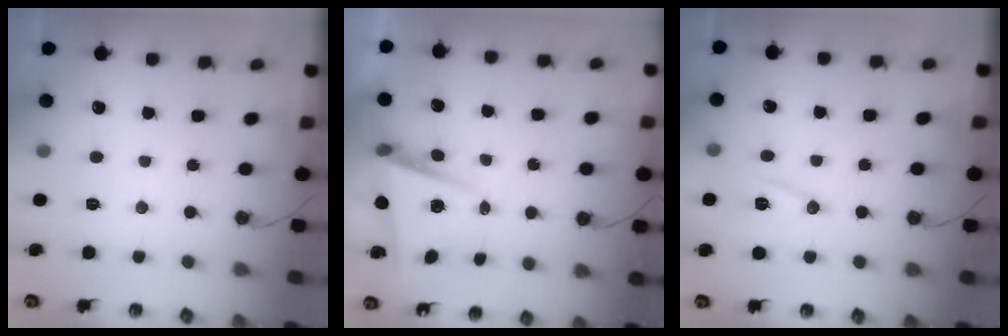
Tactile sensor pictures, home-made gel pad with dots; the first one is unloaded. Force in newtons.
{"total": 5.6, "press": 5.1, "slide": 2.3}
{"total": 9.3, "press": 8.6, "slide": 3.5}